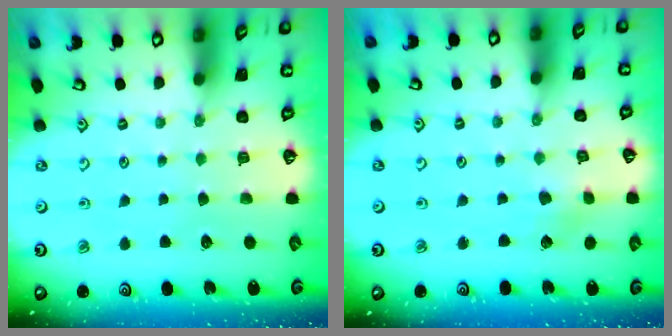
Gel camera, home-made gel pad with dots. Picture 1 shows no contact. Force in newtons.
{"total": 2.5, "press": 2.4, "slide": 0.3}